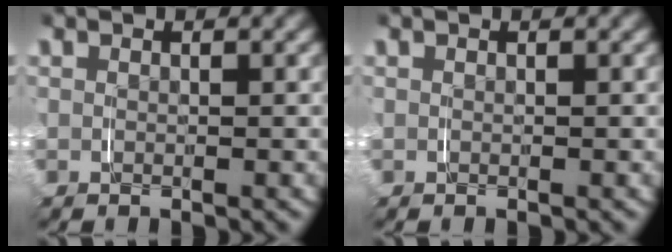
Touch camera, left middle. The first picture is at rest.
{"total": 0.0}